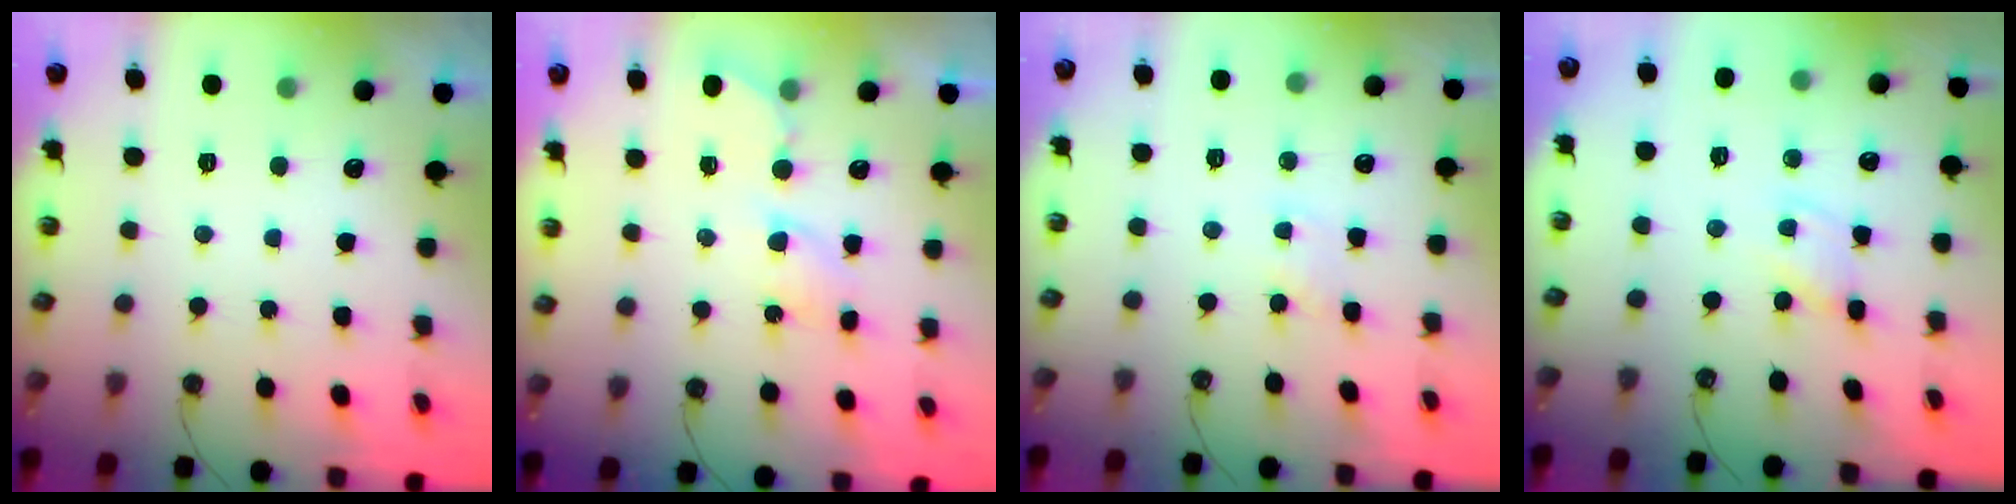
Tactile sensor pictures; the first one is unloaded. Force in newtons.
{"total": 6.2, "press": 6.2, "slide": 0.2}
{"total": 1.9, "press": 1.9, "slide": 0.3}
{"total": 1.1, "press": 1.1, "slide": 0.1}